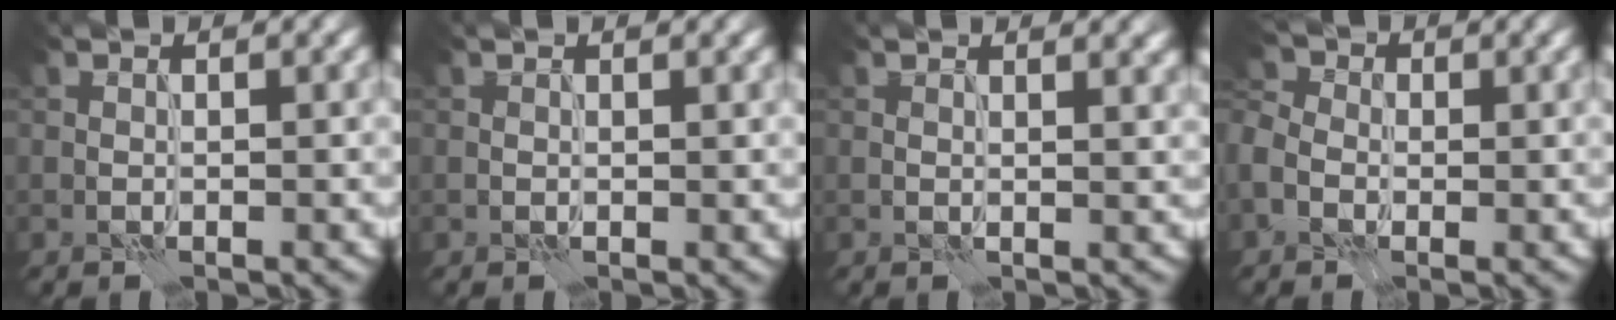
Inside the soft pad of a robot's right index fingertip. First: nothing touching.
{"total": 0.6, "force": [0.4, 0.2, 0.4], "torque": [-0.003, 0.000, 0.007]}
{"total": 3.2, "force": [2.1, 1.4, 1.9], "torque": [-0.009, 0.016, 0.012]}
{"total": 4.0, "force": [-0.7, 3.4, 2.1], "torque": [-0.046, 0.010, -0.016]}